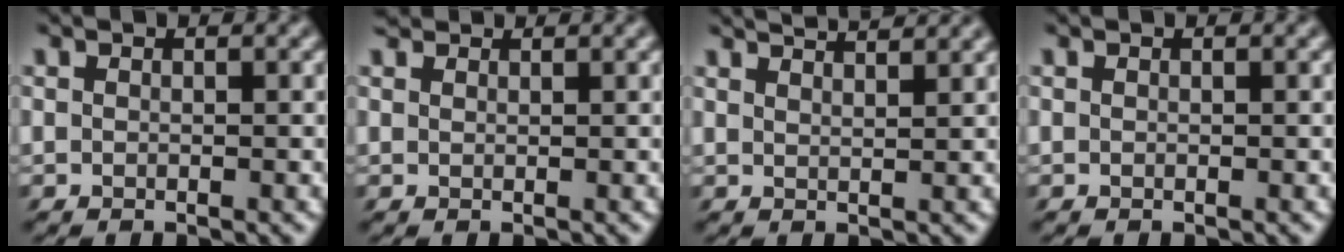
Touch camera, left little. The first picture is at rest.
{"total": 1.8, "force": [1.3, 1.2, 0.4], "torque": [-0.028, 0.010, 0.025]}
{"total": 4.4, "force": [4.0, 0.3, 1.7], "torque": [-0.038, 0.023, 0.047]}
{"total": 0.0}